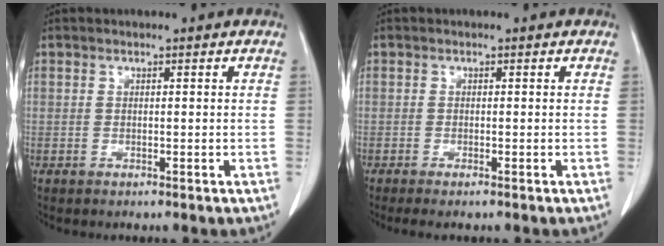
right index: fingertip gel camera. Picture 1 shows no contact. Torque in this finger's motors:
{"motor_torque": [-0.07, 0.09, 0.07, 0.03]}